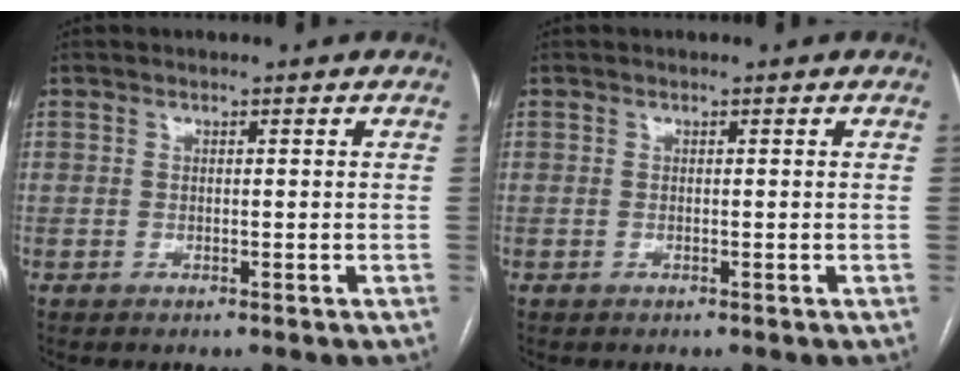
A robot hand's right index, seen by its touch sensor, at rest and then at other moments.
{"total": 0.0}